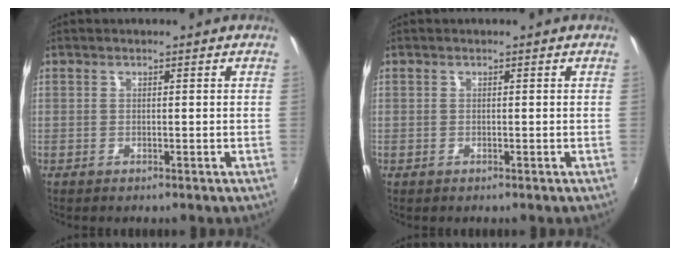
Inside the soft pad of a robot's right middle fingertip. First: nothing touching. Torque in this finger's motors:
{"motor_torque": [0.71, -0.87, 0.08, 0.05]}